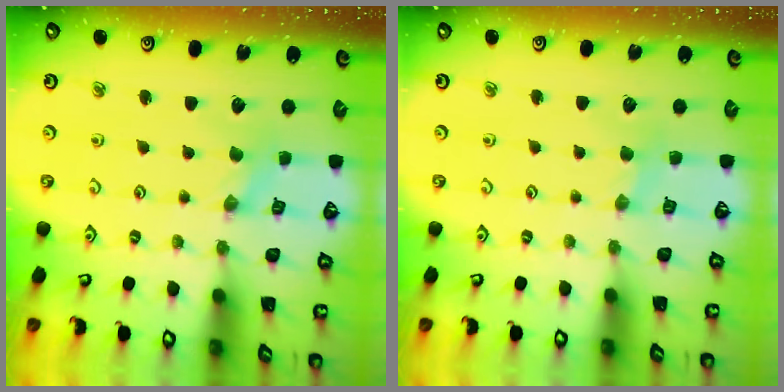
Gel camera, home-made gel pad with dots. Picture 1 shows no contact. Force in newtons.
{"total": 1.9, "press": 1.8, "slide": 0.4}